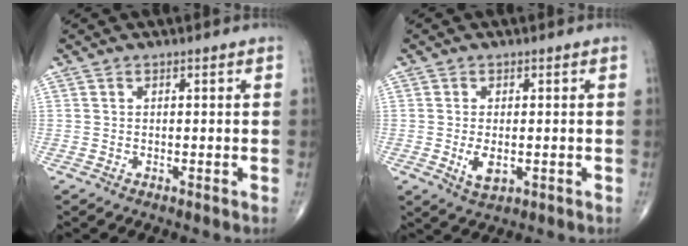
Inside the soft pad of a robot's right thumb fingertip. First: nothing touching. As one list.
[{"total": 4.2, "force": [-0.8, 2.1, 3.6], "torque": [-0.065, -0.008, -0.010]}]